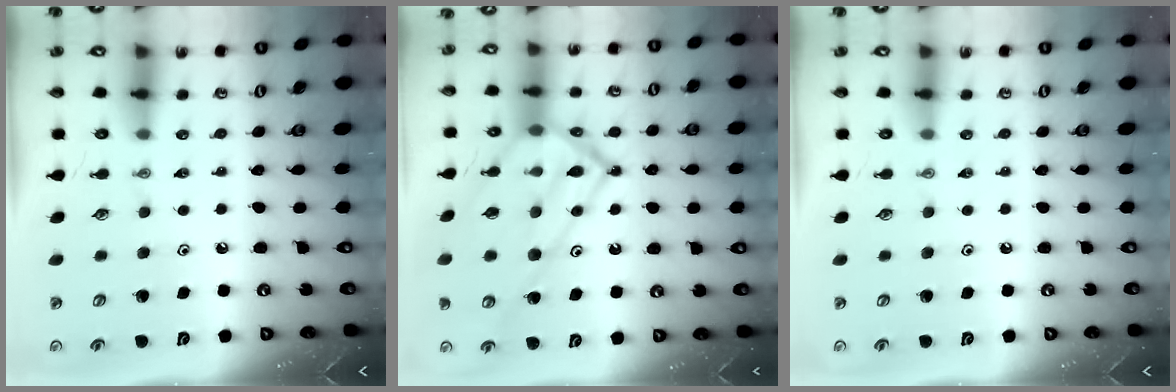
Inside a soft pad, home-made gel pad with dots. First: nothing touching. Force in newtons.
{"total": 20.9, "press": 20.8, "slide": 1.7}
{"total": 0.0}